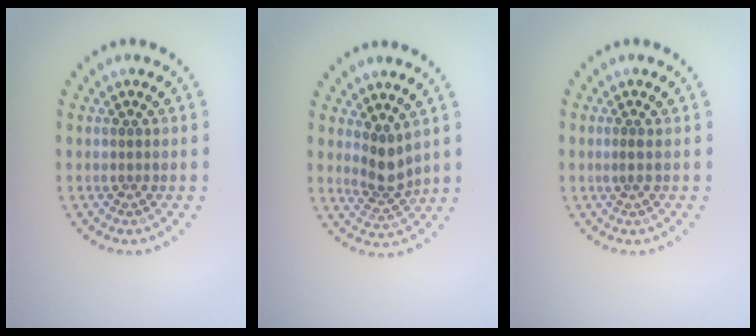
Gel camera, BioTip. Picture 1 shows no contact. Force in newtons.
{"total": 2.4, "press": 1.8, "slide": 1.5}
{"total": 0.6, "press": 0.3, "slide": 0.5}